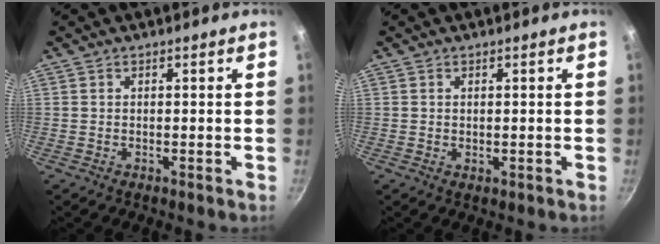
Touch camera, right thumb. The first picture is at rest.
{"total": 0.5, "force": [0.2, 0.4, 0.3], "torque": [-0.002, -0.005, 0.001]}